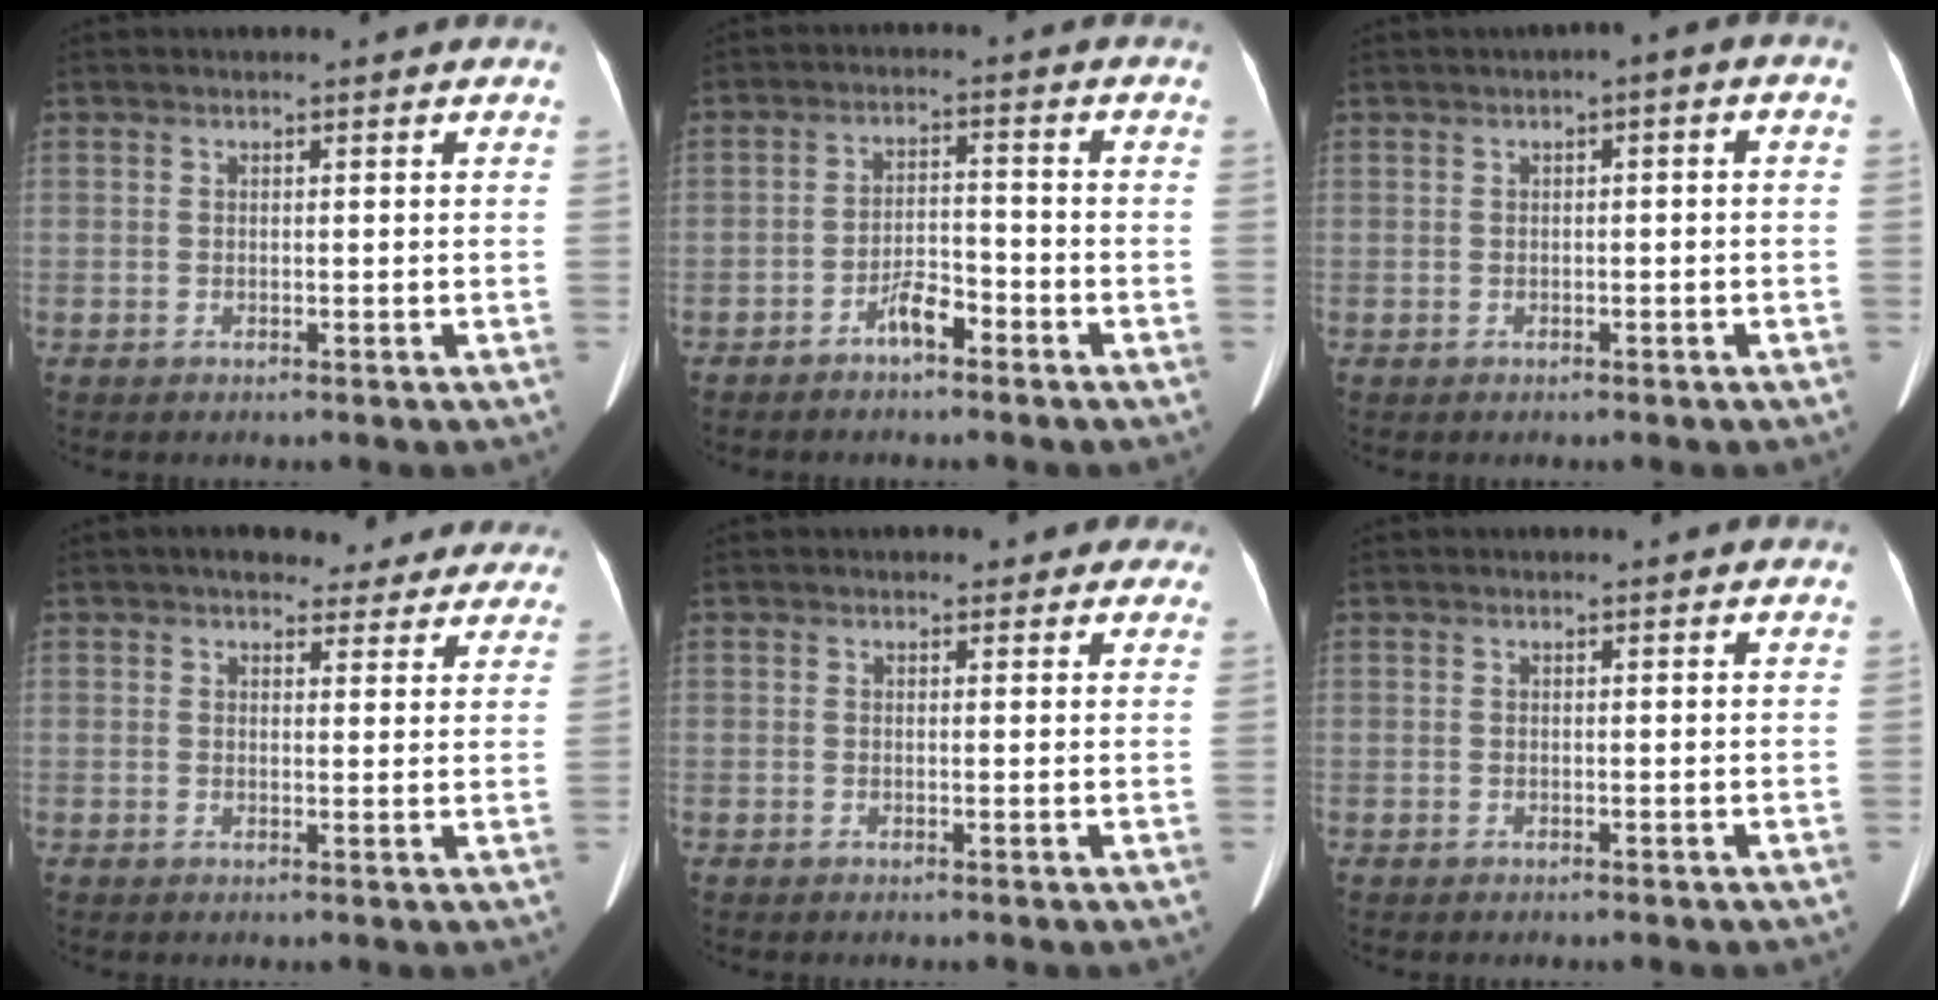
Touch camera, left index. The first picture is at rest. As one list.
[{"total": 4.1, "force": [-3.1, 1.1, 2.5], "torque": [-0.048, 0.006, -0.053]}, {"total": 1.9, "force": [-0.2, 0.6, 1.8], "torque": [-0.021, 0.015, -0.007]}, {"total": 11.3, "force": [9.7, 4.3, 3.7], "torque": [-0.012, 0.019, 0.104]}, {"total": 4.0, "force": [3.2, 2.0, 1.2], "torque": [0.008, 0.006, 0.025]}, {"total": 0.8, "force": [0.8, 0.0, 0.2], "torque": [-0.008, 0.005, 0.009]}]